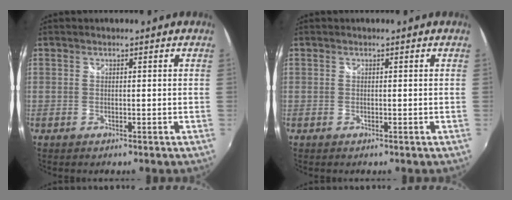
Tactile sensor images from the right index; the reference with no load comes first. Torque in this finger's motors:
{"motor_torque": [-0.02, 0.01, 0.02, 0.00]}